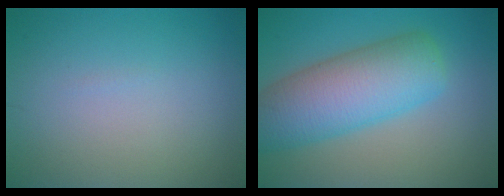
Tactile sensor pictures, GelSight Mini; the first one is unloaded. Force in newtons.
{"total": 8.6, "press": 8.6, "slide": 0.2}